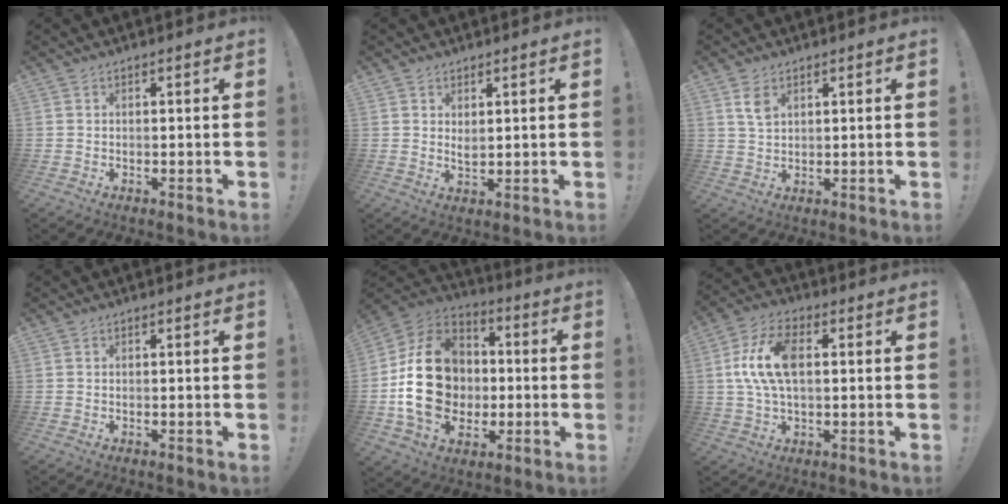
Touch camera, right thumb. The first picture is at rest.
{"total": 2.5, "force": [2.0, 1.0, 1.2], "torque": [-0.013, -0.013, 0.033]}
{"total": 4.6, "force": [2.3, 2.5, 3.1], "torque": [-0.041, -0.011, 0.040]}
{"total": 0.0}
{"total": 23.0, "force": [-1.5, 18.4, 13.7], "torque": [-0.227, 0.026, -0.003]}
{"total": 12.6, "force": [1.9, 7.0, 10.3], "torque": [-0.195, 0.003, 0.034]}